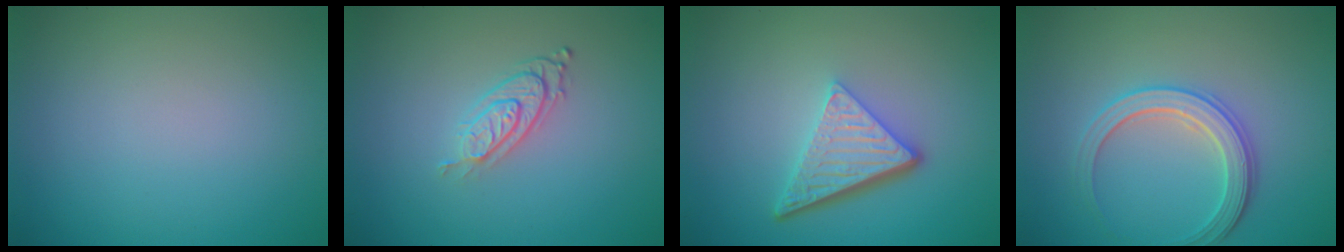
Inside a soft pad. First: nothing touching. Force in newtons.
{"total": 3.0, "press": 2.0, "slide": 2.2}
{"total": 5.1, "press": 3.6, "slide": 3.6}
{"total": 3.4, "press": 3.2, "slide": 1.0}